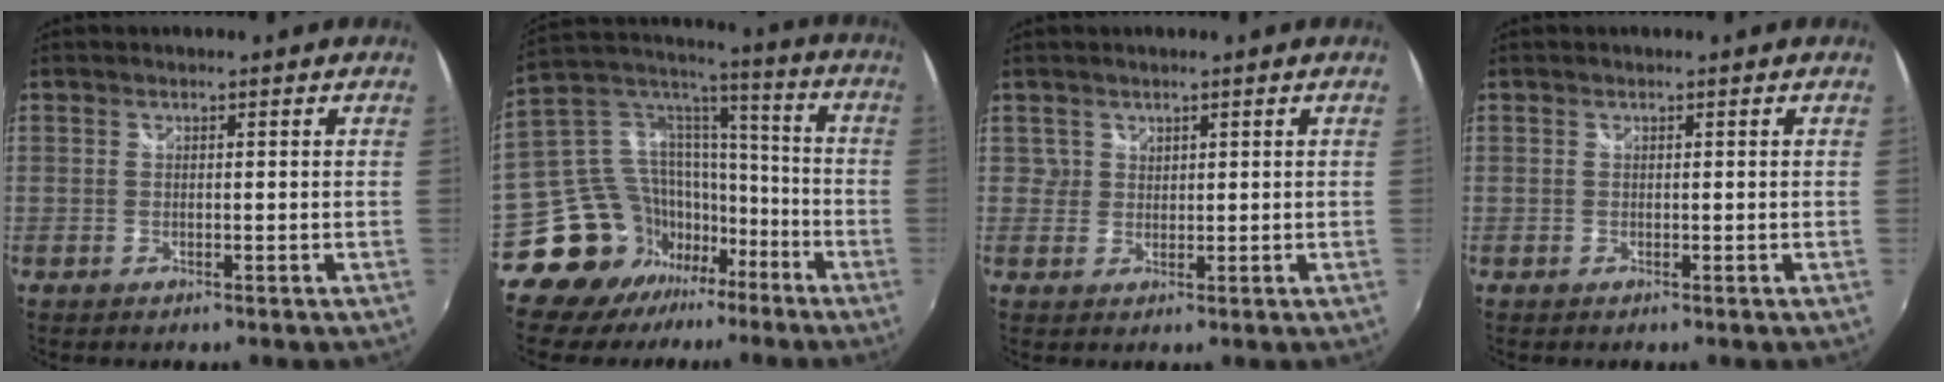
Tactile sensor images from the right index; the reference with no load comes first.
{"total": 17.6, "force": [-12.2, 11.7, 5.0], "torque": [-0.111, 0.059, -0.203]}
{"total": 1.6, "force": [0.9, 1.3, -0.2], "torque": [0.011, 0.005, 0.014]}
{"total": 0.0}